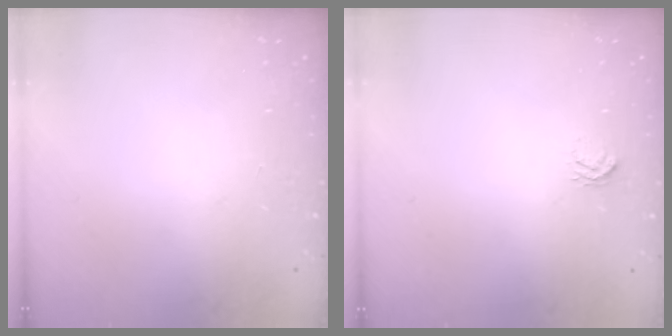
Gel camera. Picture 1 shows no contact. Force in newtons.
{"total": 2.6, "press": 2.6, "slide": 0.2}